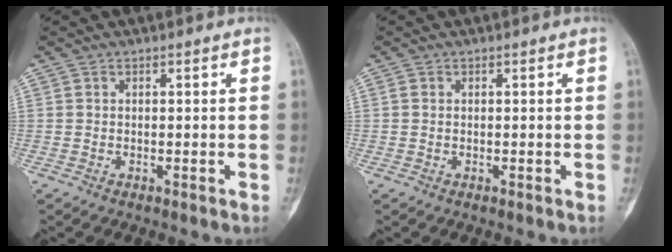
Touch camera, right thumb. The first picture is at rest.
{"total": 0.7, "force": [0.1, 0.5, 0.4], "torque": [-0.010, 0.001, 0.003]}